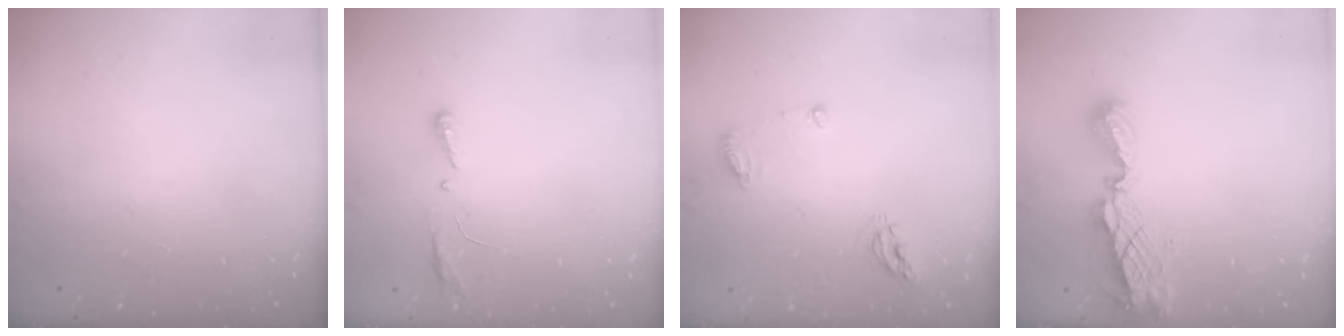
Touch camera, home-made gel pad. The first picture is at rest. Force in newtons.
{"total": 4.1, "press": 3.9, "slide": 1.2}
{"total": 6.9, "press": 6.8, "slide": 0.9}
{"total": 8.5, "press": 8.5, "slide": 0.3}